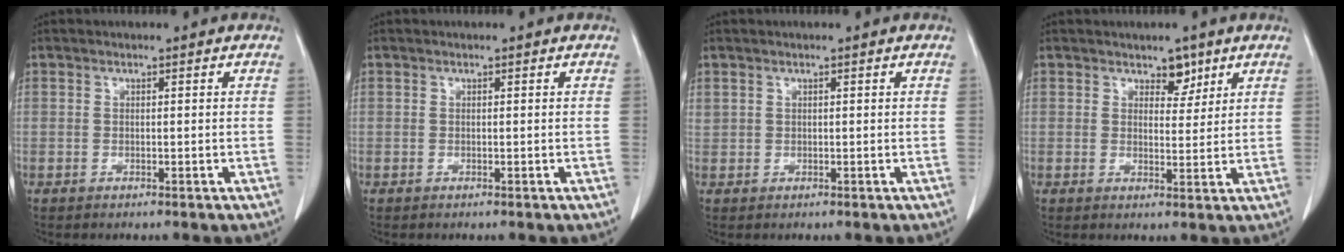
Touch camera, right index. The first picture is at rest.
{"total": 0.0}
{"total": 0.6, "force": [0.4, 0.4, 0.0], "torque": [0.004, 0.009, 0.008]}
{"total": 3.1, "force": [2.1, 1.7, 1.4], "torque": [-0.013, -0.004, 0.034]}